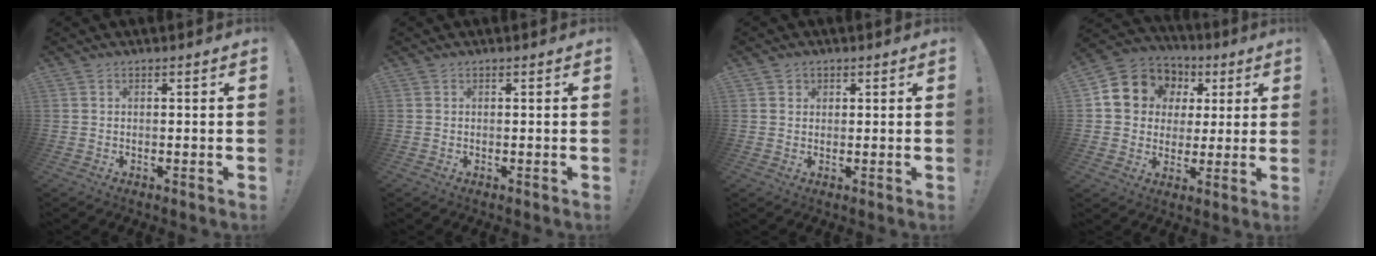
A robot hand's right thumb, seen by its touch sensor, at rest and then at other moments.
{"total": 0.0}
{"total": 1.4, "force": [0.7, 1.2, 0.2], "torque": [0.003, -0.001, 0.011]}
{"total": 12.1, "force": [4.2, 10.6, 4.0], "torque": [-0.057, -0.020, 0.091]}